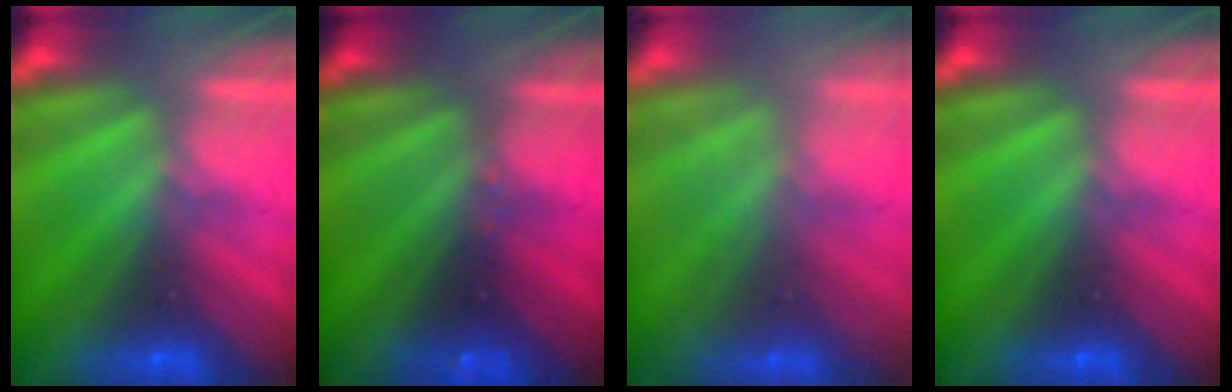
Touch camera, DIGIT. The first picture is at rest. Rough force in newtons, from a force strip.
{"total": 2.4}
{"total": 1.7}
{"total": 0.0}